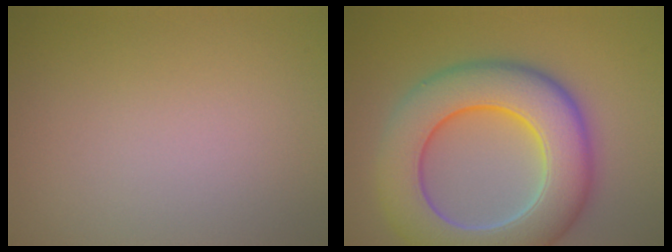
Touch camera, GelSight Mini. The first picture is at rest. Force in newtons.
{"total": 11.1, "press": 11.1, "slide": 0.8}